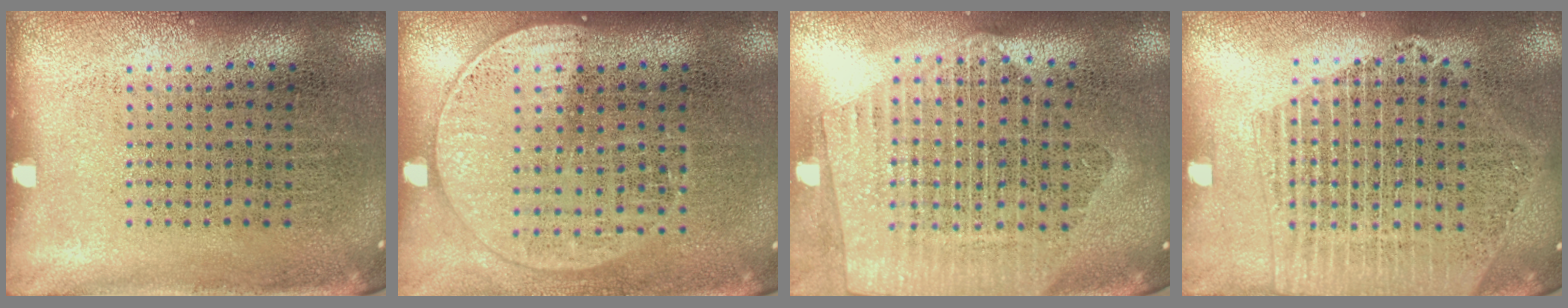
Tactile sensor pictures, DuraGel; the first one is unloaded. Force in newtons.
{"total": 1.5, "press": 1.3, "slide": 0.7}
{"total": 2.3, "press": 2.1, "slide": 1.1}
{"total": 2.1, "press": 1.9, "slide": 0.9}